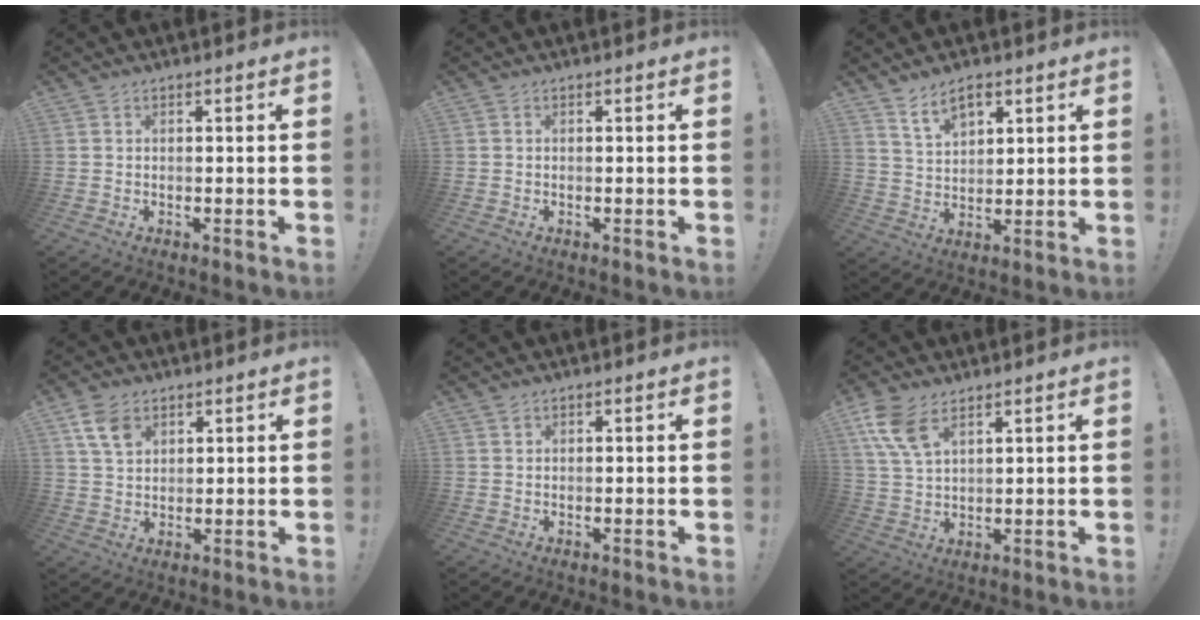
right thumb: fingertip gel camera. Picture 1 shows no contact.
{"total": 0.0}
{"total": 7.8, "force": [5.1, 4.0, 4.2], "torque": [-0.071, -0.018, 0.095]}
{"total": 7.7, "force": [3.8, 5.2, 4.3], "torque": [-0.075, -0.006, 0.076]}
{"total": 0.6, "force": [0.4, 0.5, 0.1], "torque": [-0.001, 0.000, 0.007]}
{"total": 9.1, "force": [5.2, 4.3, 6.0], "torque": [-0.128, -0.012, 0.103]}